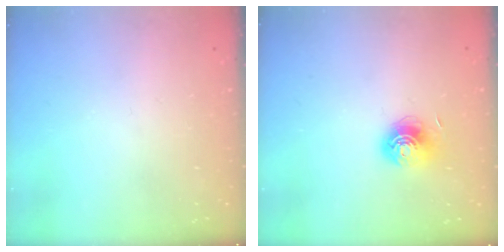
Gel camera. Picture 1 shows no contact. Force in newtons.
{"total": 7.0, "press": 7.0, "slide": 0.5}